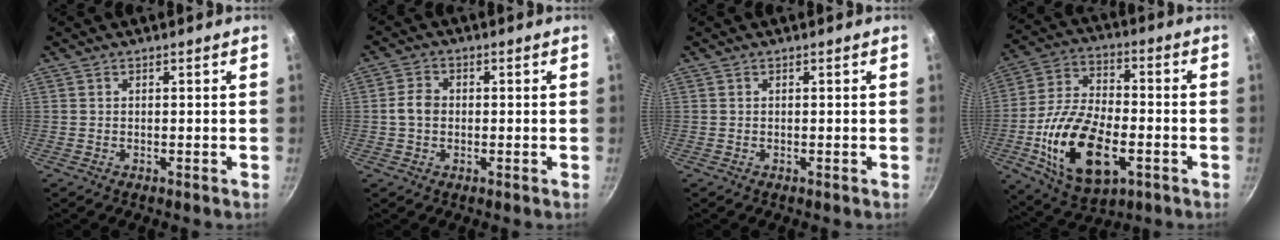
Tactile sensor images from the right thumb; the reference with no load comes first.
{"total": 3.9, "force": [-0.2, 3.1, 2.4], "torque": [-0.038, 0.013, -0.009]}
{"total": 0.0}
{"total": 20.2, "force": [-5.7, 11.0, 16.0], "torque": [-0.293, 0.020, -0.097]}